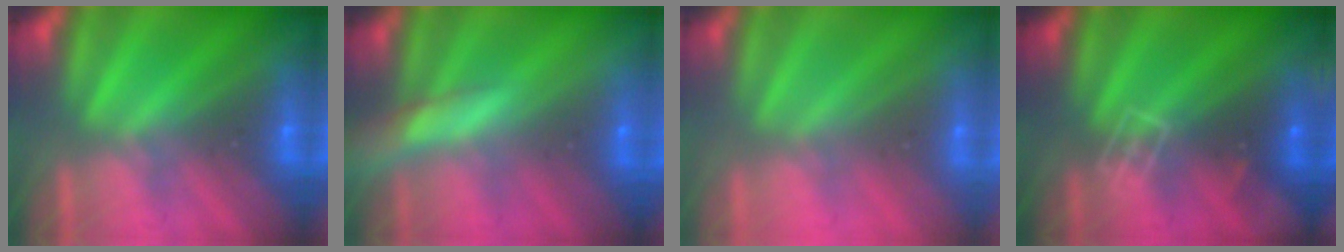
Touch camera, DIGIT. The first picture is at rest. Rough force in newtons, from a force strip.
{"total": 7.5}
{"total": 2.8}
{"total": 2.9}